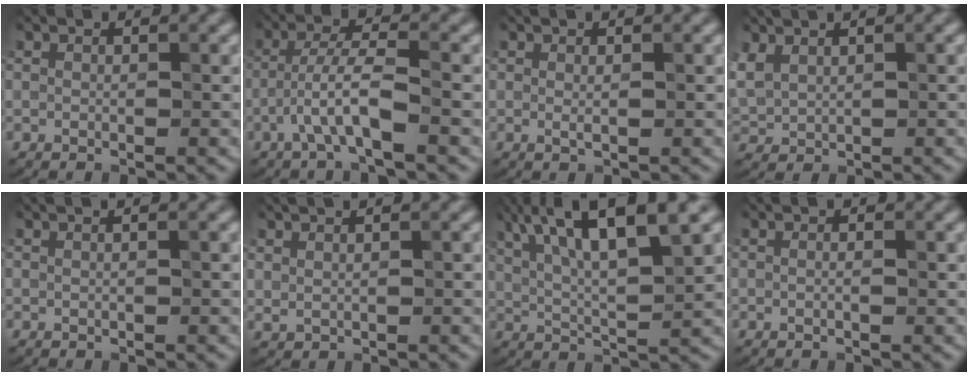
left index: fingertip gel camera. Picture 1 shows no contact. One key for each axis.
{"total": 4.1, "fx": -1.8, "fy": 0.5, "fz": 3.7, "tx": -0.070, "ty": 0.015, "tz": -0.041}
{"total": 0.9, "fx": 0.2, "fy": 0.2, "fz": 0.9, "tx": -0.015, "ty": -0.001, "tz": 0.003}
{"total": 2.9, "fx": 1.6, "fy": 1.5, "fz": 1.8, "tx": -0.048, "ty": 0.008, "tz": 0.042}
{"total": 1.4, "fx": 0.6, "fy": 0.5, "fz": 1.1, "tx": -0.006, "ty": -0.002, "tz": 0.000}
{"total": 1.2, "fx": 0.9, "fy": 0.3, "fz": 0.7, "tx": -0.014, "ty": -0.005, "tz": 0.022}
{"total": 11.0, "fx": 5.8, "fy": 2.8, "fz": 8.9, "tx": -0.147, "ty": 0.020, "tz": 0.092}
{"total": 1.0, "fx": 0.3, "fy": 0.3, "fz": 1.0, "tx": -0.005, "ty": -0.013, "tz": -0.004}